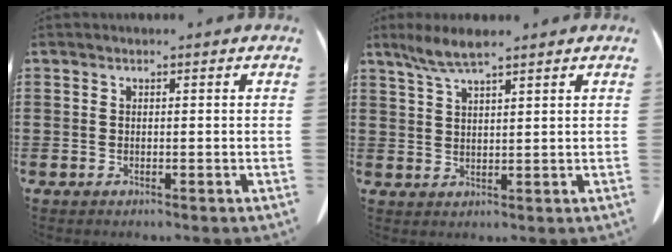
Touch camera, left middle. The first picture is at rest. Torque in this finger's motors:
{"motor_torque": [0.06, -0.02, 0.28, 0.06]}